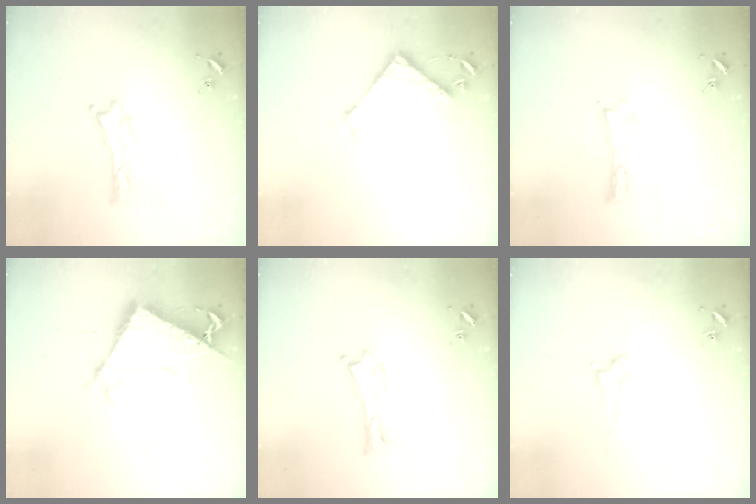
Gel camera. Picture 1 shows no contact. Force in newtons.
{"total": 5.4, "press": 5.4, "slide": 0.4}
{"total": 0.0}
{"total": 6.5, "press": 6.5, "slide": 0.7}
{"total": 0.8, "press": 0.7, "slide": 0.2}
{"total": 2.8, "press": 2.8, "slide": 0.4}